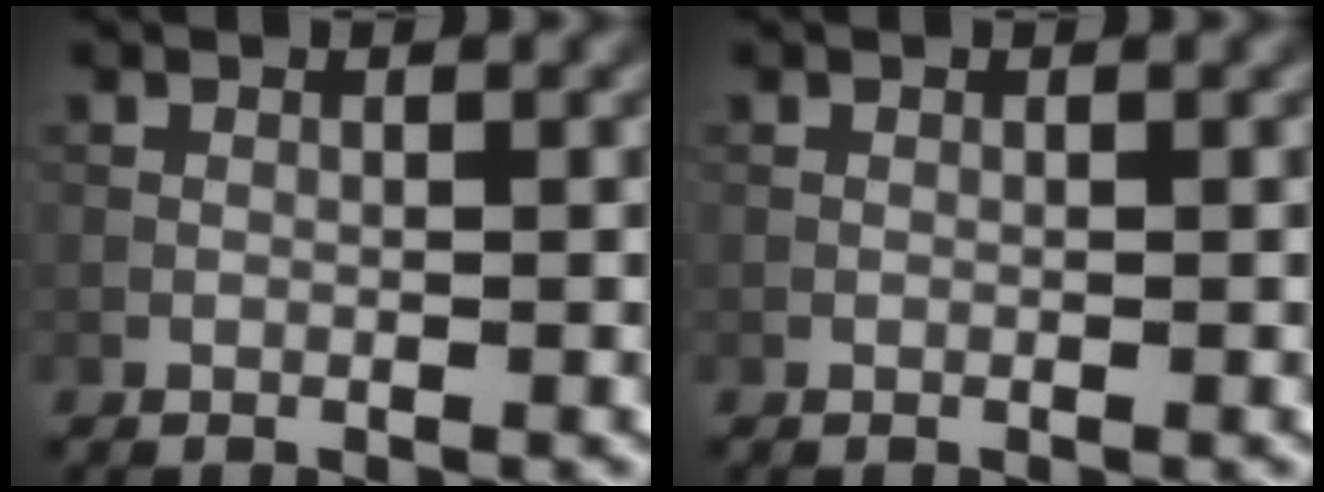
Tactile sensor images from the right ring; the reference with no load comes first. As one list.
[{"total": 0.0}]